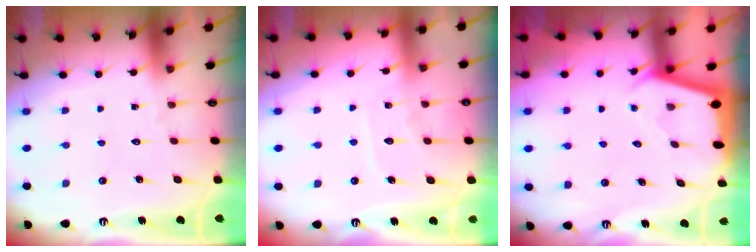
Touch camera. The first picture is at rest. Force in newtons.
{"total": 6.9, "press": 6.8, "slide": 0.7}
{"total": 2.4, "press": 2.4, "slide": 0.2}